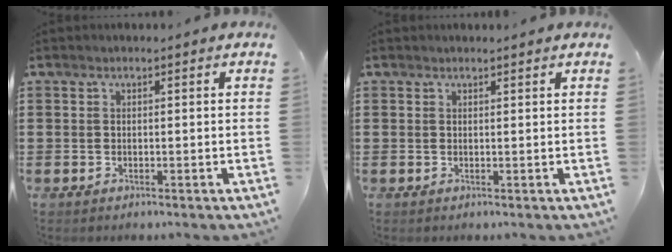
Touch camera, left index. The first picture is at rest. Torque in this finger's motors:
{"motor_torque": [0.06, 0.02, 0.03, 0.00]}